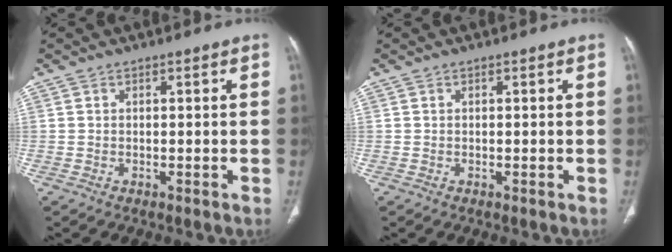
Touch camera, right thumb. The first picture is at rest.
{"total": 0.0}